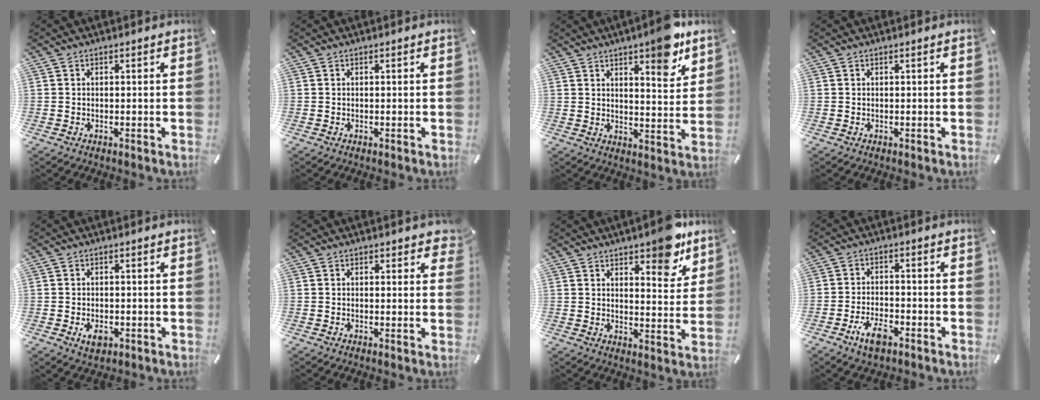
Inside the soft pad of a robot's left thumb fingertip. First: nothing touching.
{"total": 0.0}
{"total": 9.6, "force": [6.9, 2.9, 6.0], "torque": [-0.063, -0.048, 0.111]}
{"total": 0.0}
{"total": 3.4, "force": [-1.1, 2.3, 2.3], "torque": [-0.052, -0.006, -0.024]}
{"total": 1.6, "force": [1.0, 1.0, 0.9], "torque": [-0.003, -0.002, 0.013]}
{"total": 10.0, "force": [7.7, 4.1, 5.0], "torque": [-0.041, -0.058, 0.128]}
{"total": 6.4, "force": [-3.8, 3.0, 4.2], "torque": [-0.088, 0.016, -0.070]}